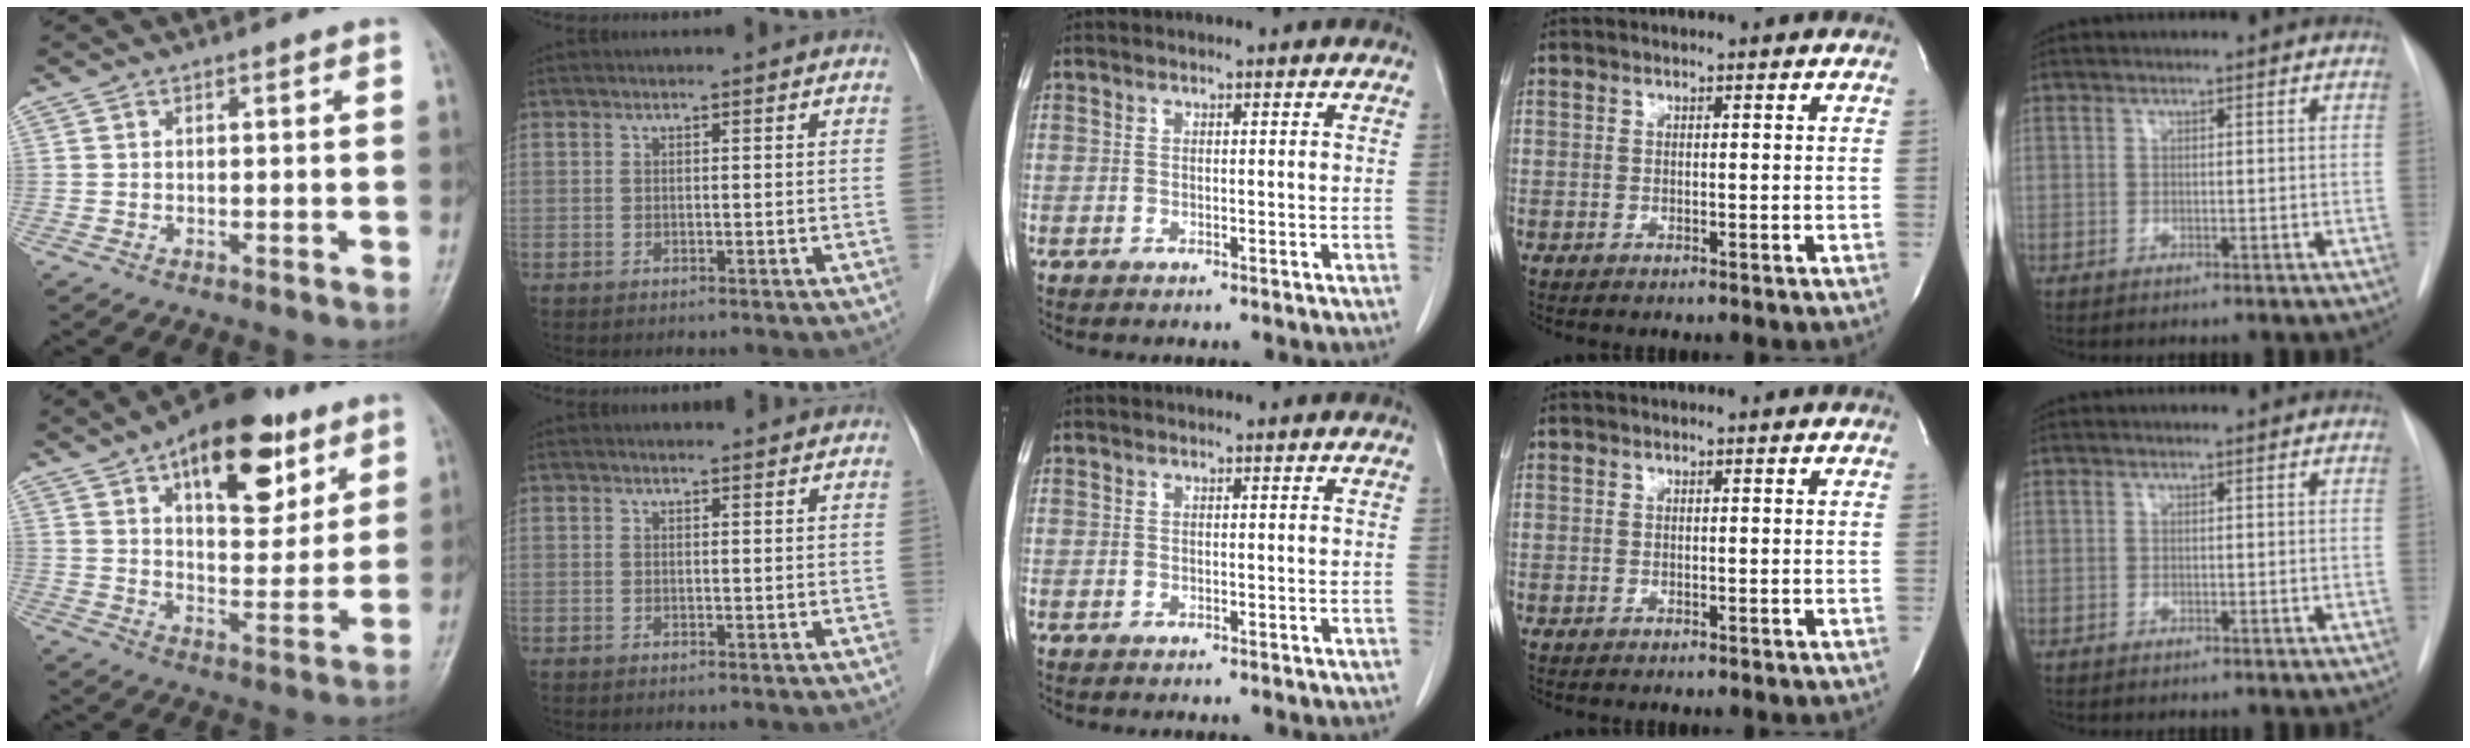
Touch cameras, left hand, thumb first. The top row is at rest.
{"thumb": {"total": 19.8, "force": [10.4, 9.6, 13.9], "torque": [-0.155, -0.037, 0.158]}, "index": {"total": 2.5, "force": [2.4, 0.3, 0.4], "torque": [-0.012, 0.008, 0.029]}}